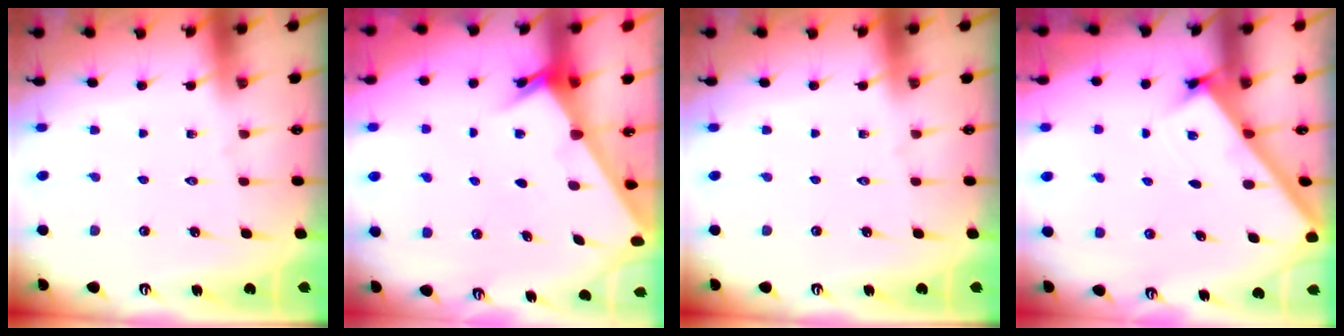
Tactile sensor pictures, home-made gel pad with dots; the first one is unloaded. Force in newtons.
{"total": 2.5, "press": 2.5, "slide": 0.2}
{"total": 0.0}
{"total": 2.6, "press": 2.6, "slide": 0.3}